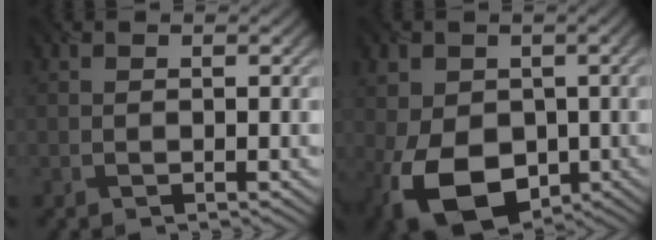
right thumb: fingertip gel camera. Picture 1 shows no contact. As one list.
[{"total": 11.7, "force": [-3.2, 8.1, 7.8], "torque": [-0.178, -0.020, -0.058]}]